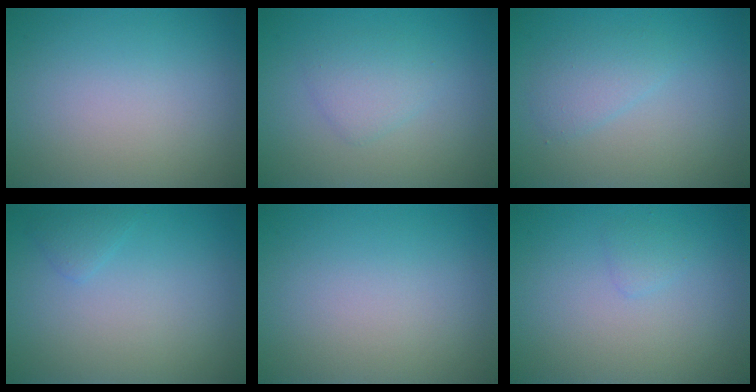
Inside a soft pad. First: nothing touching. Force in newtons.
{"total": 2.0, "press": 2.0, "slide": 0.1}
{"total": 1.8, "press": 1.8, "slide": 0.2}
{"total": 0.9, "press": 0.9, "slide": 0.1}
{"total": 0.0}
{"total": 0.8, "press": 0.8, "slide": 0.1}